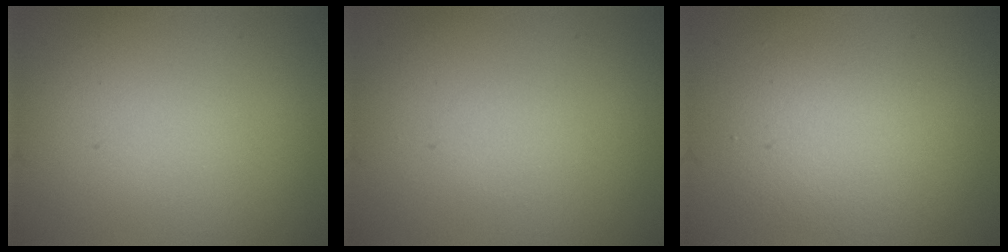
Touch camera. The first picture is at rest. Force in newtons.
{"total": 0.5, "press": 0.5, "slide": 0.1}
{"total": 3.4, "press": 3.4, "slide": 0.3}